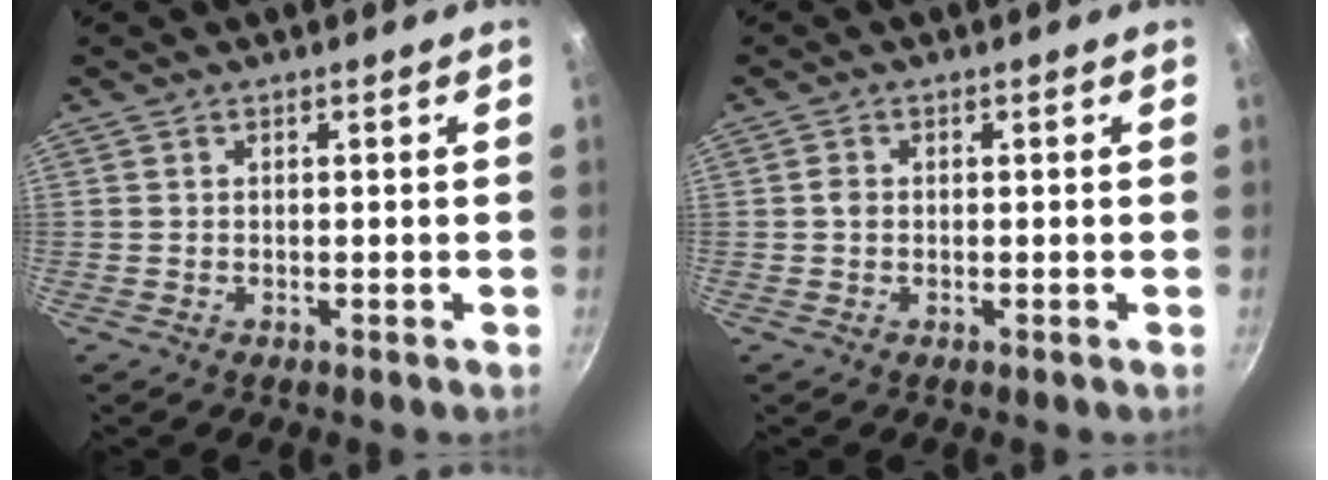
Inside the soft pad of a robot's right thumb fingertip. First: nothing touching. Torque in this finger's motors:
{"motor_torque": [-0.30, -0.41, 0.68, 0.17, 0.14]}